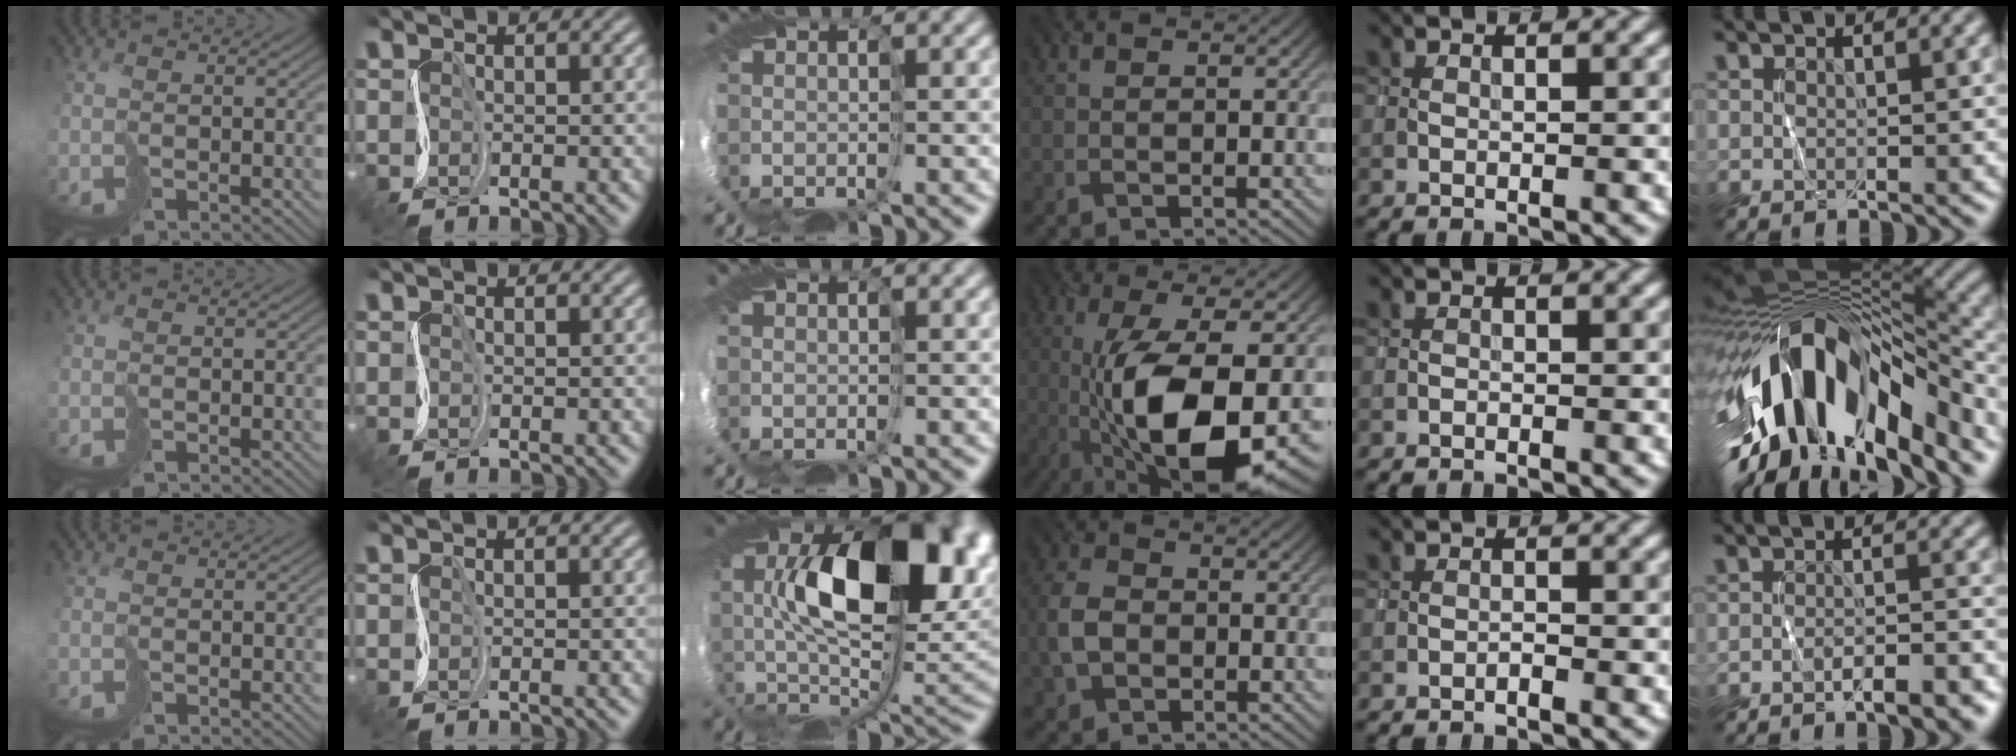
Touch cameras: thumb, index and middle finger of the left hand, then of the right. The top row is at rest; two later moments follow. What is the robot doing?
{"motion": "cut", "object": "wrapping paper"}